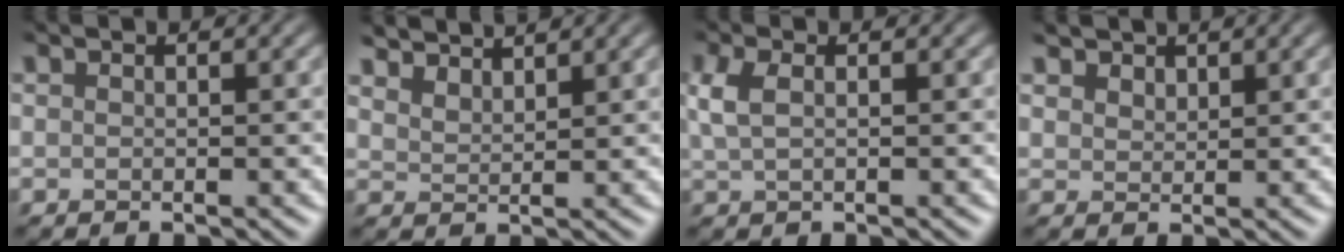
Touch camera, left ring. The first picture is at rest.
{"total": 3.3, "force": [3.0, 0.9, 1.1], "torque": [-0.032, -0.010, 0.054]}
{"total": 2.3, "force": [0.0, 1.1, 1.9], "torque": [-0.046, 0.003, -0.003]}
{"total": 1.9, "force": [1.4, 1.2, 0.6], "torque": [-0.023, -0.013, 0.030]}